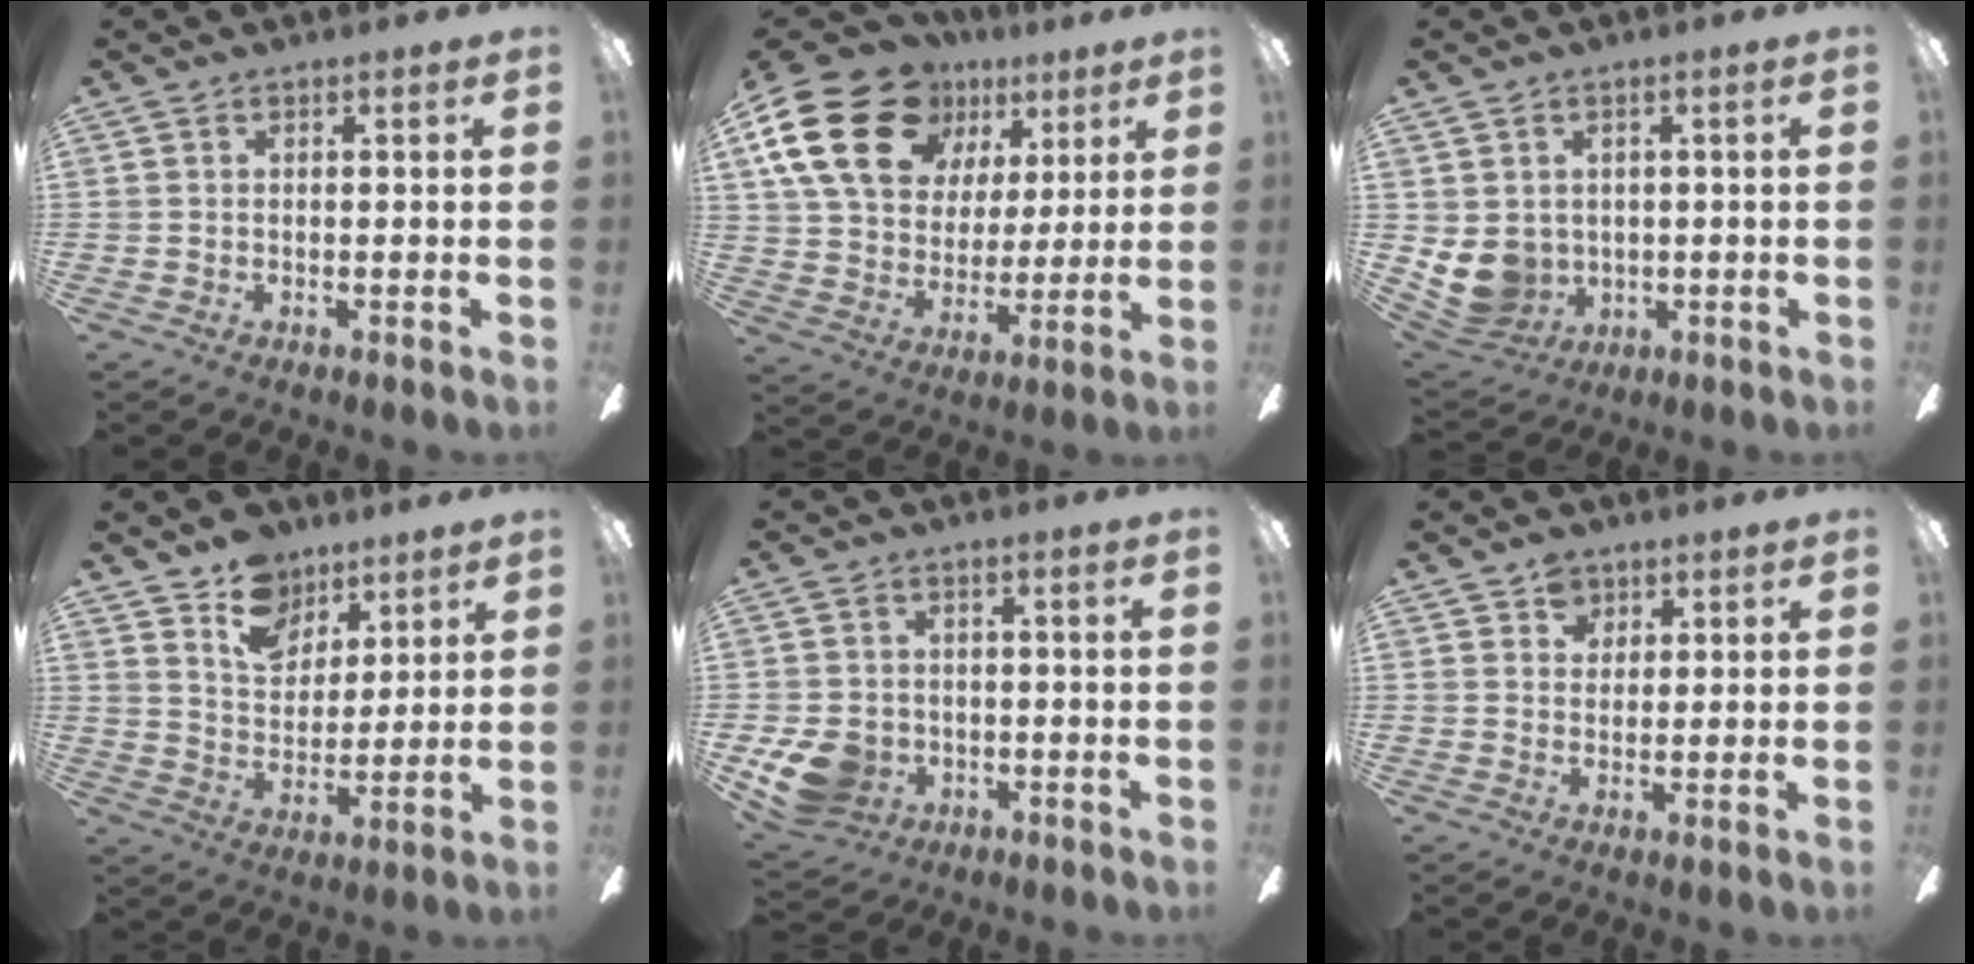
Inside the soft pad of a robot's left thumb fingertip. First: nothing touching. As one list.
[{"total": 22.5, "force": [11.2, 15.5, 11.9], "torque": [-0.221, -0.043, 0.208]}, {"total": 8.4, "force": [0.7, 7.6, 3.4], "torque": [-0.100, -0.014, 0.017]}, {"total": 10.8, "force": [7.8, 6.9, 2.9], "torque": [-0.045, -0.041, 0.146]}, {"total": 9.6, "force": [-3.2, 7.8, 4.6], "torque": [-0.104, 0.015, -0.058]}, {"total": 4.5, "force": [2.9, 3.2, 1.3], "torque": [-0.012, -0.003, 0.049]}]